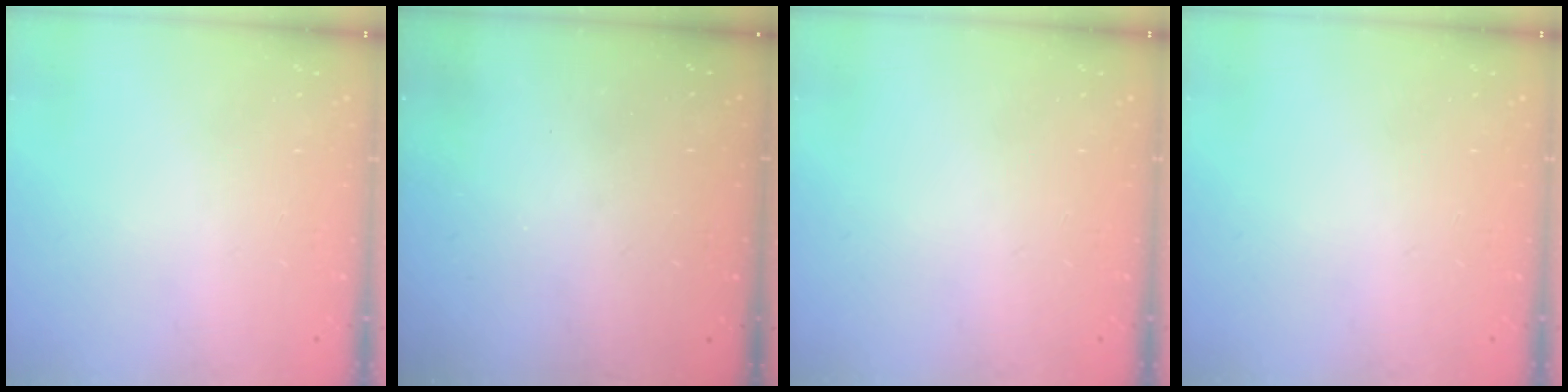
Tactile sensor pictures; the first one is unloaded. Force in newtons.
{"total": 3.1, "press": 3.1, "slide": 0.1}
{"total": 0.0}
{"total": 0.0}